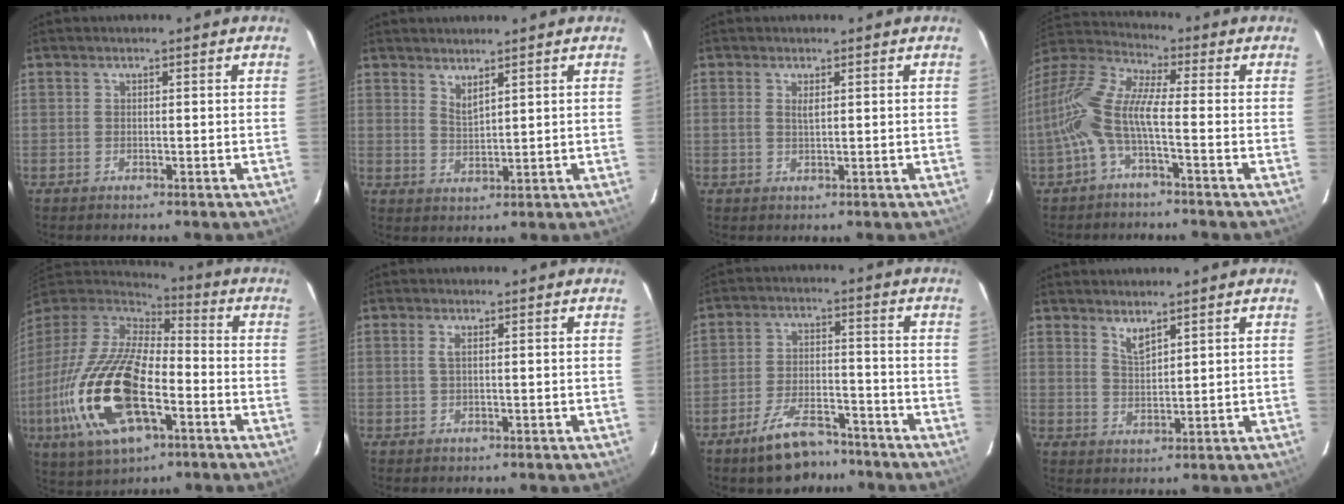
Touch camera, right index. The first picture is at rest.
{"total": 2.7, "force": [2.3, 0.3, 1.4], "torque": [-0.024, -0.003, 0.039]}
{"total": 1.3, "force": [0.5, 0.3, 1.1], "torque": [-0.021, 0.001, 0.008]}
{"total": 11.3, "force": [-2.7, 2.5, 10.7], "torque": [-0.223, 0.008, -0.058]}
{"total": 25.1, "force": [-8.2, 11.2, 21.0], "torque": [-0.448, -0.044, -0.149]}
{"total": 0.9, "force": [0.1, -0.2, 0.9], "torque": [-0.020, 0.000, 0.001]}
{"total": 10.4, "force": [-8.1, 4.2, 4.9], "torque": [-0.105, 0.011, -0.124]}
{"total": 2.7, "force": [2.4, 0.1, 1.1], "torque": [-0.021, -0.003, 0.044]}